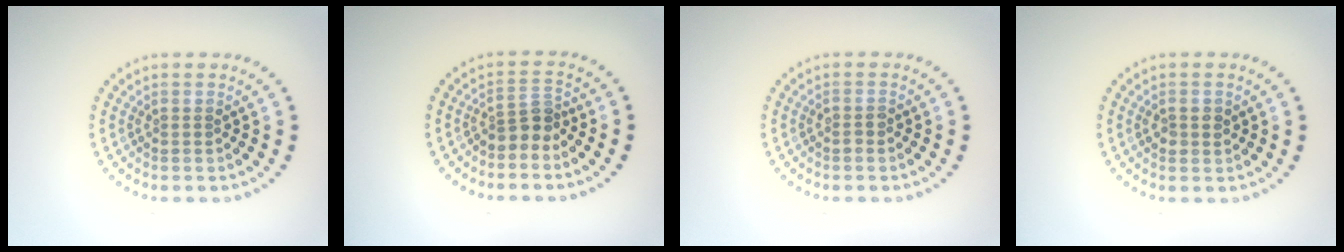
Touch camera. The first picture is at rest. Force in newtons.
{"total": 2.3, "press": 1.8, "slide": 1.5}
{"total": 0.8, "press": 0.7, "slide": 0.3}
{"total": 1.5, "press": 1.5, "slide": 0.2}